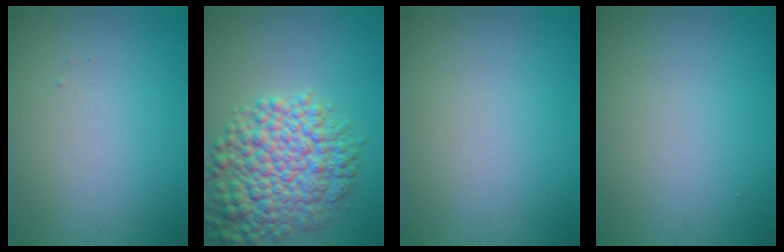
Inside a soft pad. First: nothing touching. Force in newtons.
{"total": 8.8, "press": 8.8, "slide": 0.3}
{"total": 0.0}
{"total": 0.0}